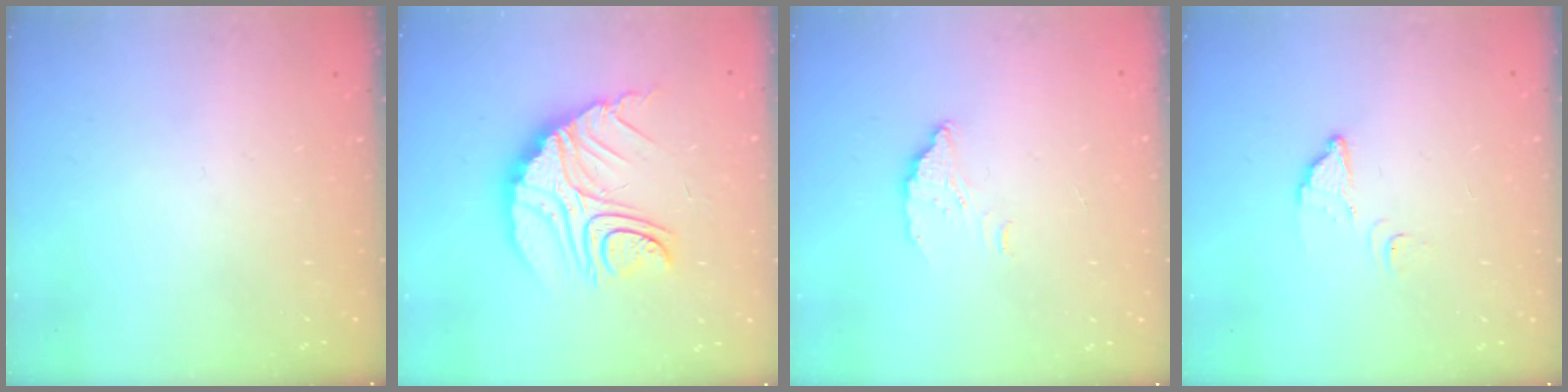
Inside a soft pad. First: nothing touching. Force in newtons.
{"total": 16.3, "press": 16.2, "slide": 1.3}
{"total": 3.8, "press": 3.8, "slide": 0.2}
{"total": 2.7, "press": 2.7, "slide": 0.3}